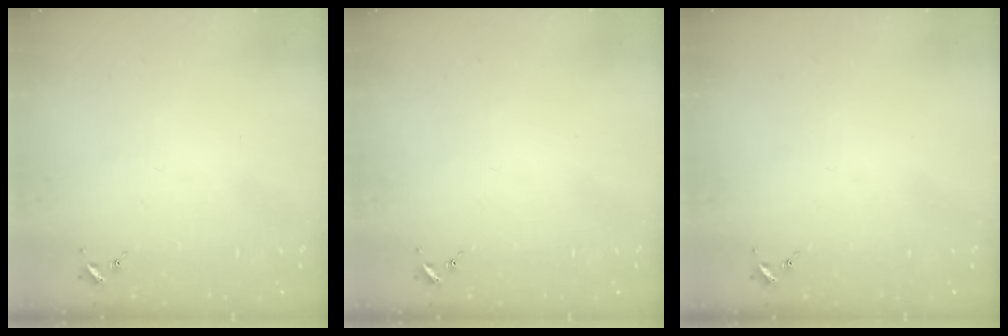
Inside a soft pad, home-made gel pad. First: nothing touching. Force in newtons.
{"total": 0.0}
{"total": 0.0}